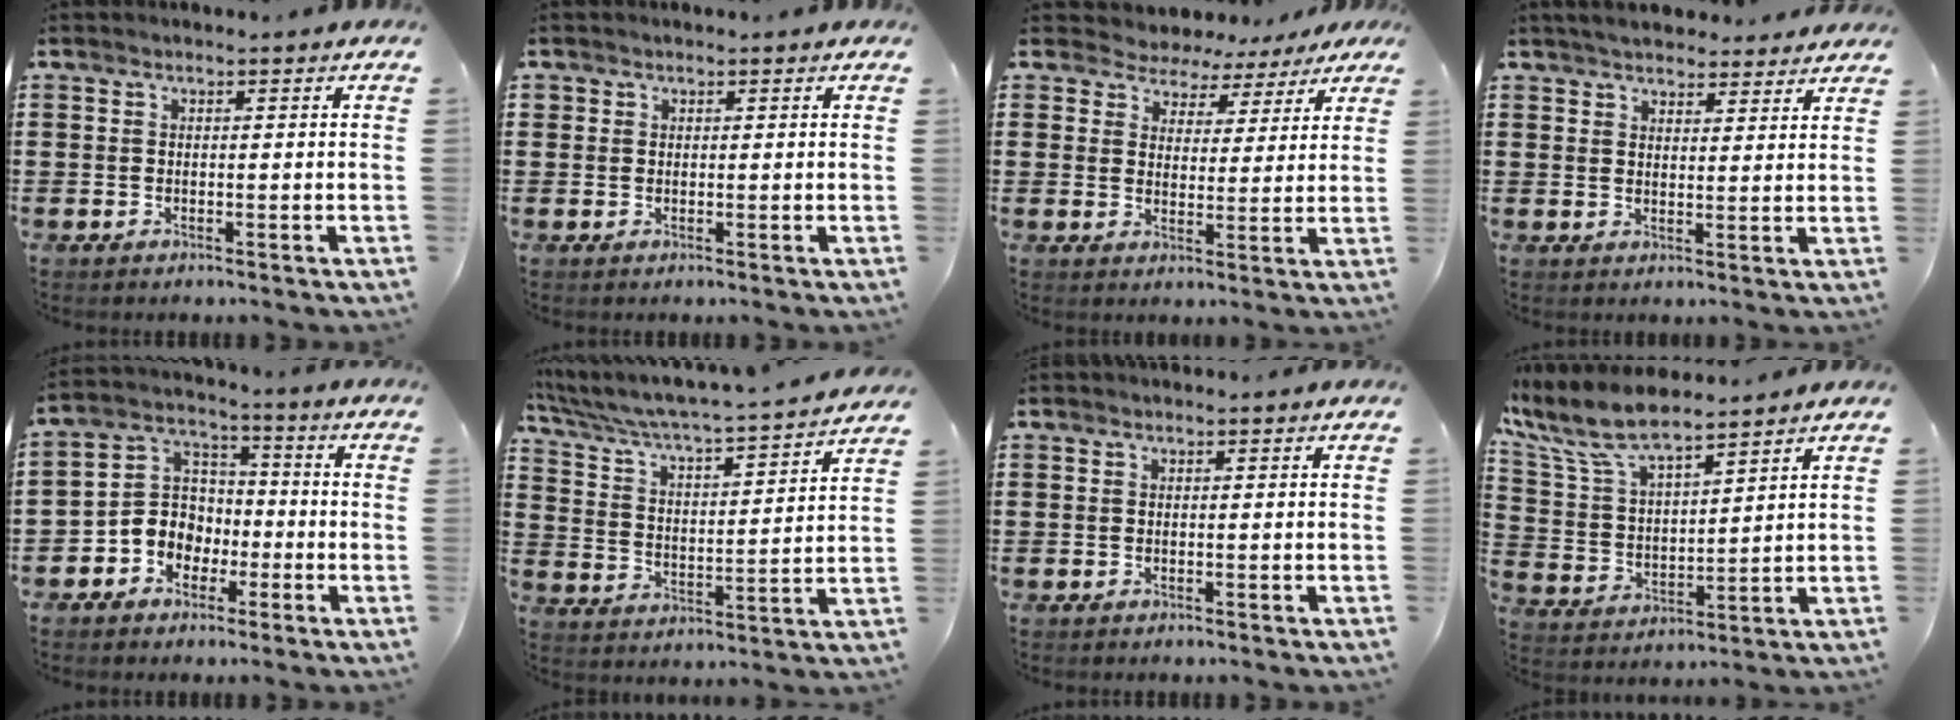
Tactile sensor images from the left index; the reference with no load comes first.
{"total": 0.9, "force": [0.4, 0.8, 0.1], "torque": [-0.004, 0.006, 0.008]}
{"total": 4.4, "force": [3.9, 2.0, -0.2], "torque": [-0.024, -0.011, 0.068]}
{"total": 3.9, "force": [3.8, 0.7, 0.7], "torque": [-0.024, -0.007, 0.071]}
{"total": 6.3, "force": [-2.6, 5.5, 1.5], "torque": [-0.057, 0.007, -0.055]}
{"total": 4.1, "force": [3.8, -0.3, 1.4], "torque": [-0.051, -0.039, 0.053]}
{"total": 0.0}
{"total": 8.3, "force": [7.0, 2.1, 3.9], "torque": [-0.107, -0.030, 0.123]}